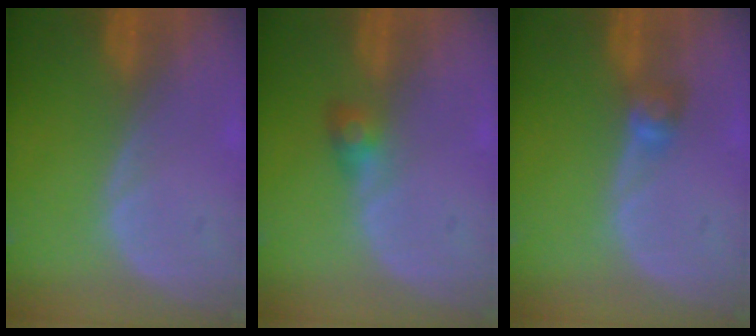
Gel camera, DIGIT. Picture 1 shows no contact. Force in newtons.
{"total": 2.6, "press": 2.5, "slide": 0.7}
{"total": 2.7, "press": 2.4, "slide": 1.2}